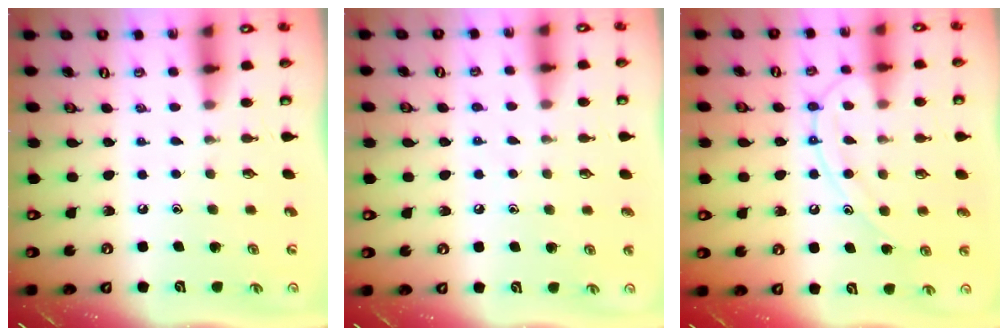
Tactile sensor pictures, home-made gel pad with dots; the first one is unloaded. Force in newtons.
{"total": 4.3, "press": 4.3, "slide": 0.5}
{"total": 12.6, "press": 12.6, "slide": 1.1}